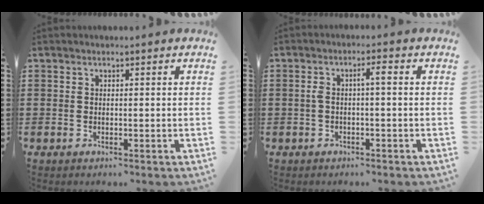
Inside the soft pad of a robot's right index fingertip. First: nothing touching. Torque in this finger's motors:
{"motor_torque": [0.73, -0.34, 0.22, 0.05]}